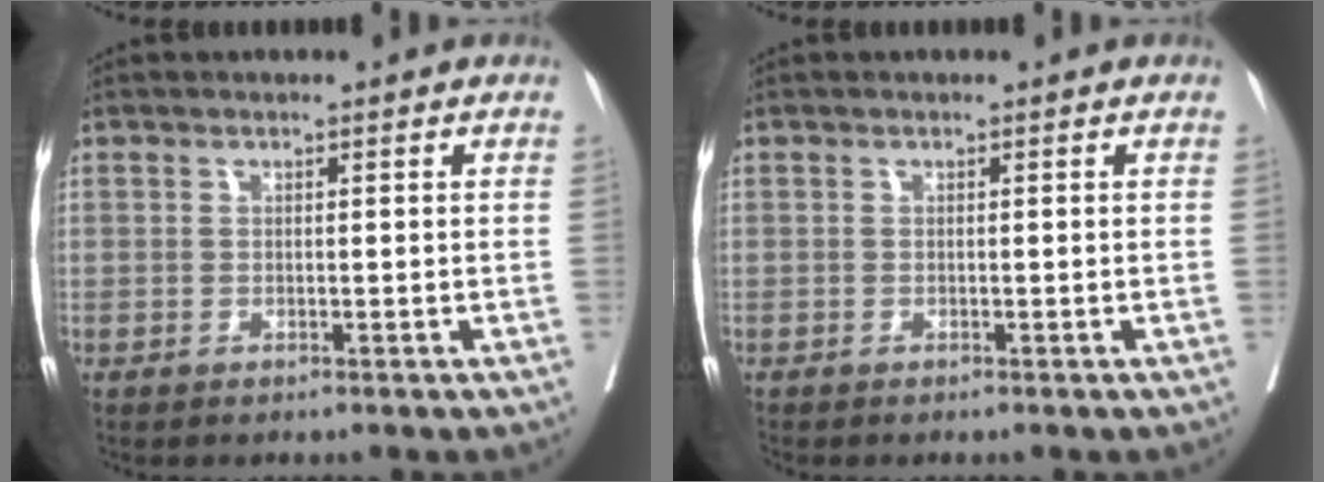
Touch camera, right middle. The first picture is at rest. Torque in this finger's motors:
{"motor_torque": [0.60, -0.57, 0.04, 0.04]}